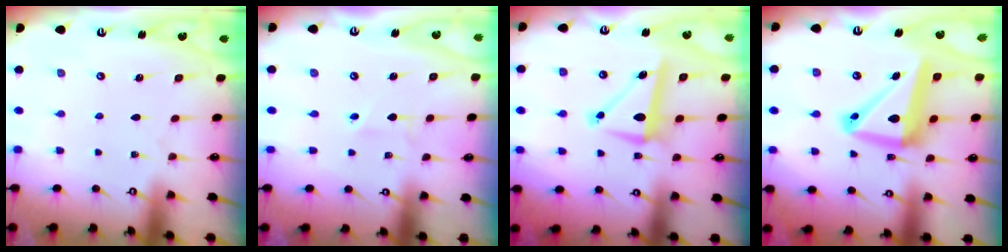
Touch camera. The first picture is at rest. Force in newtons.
{"total": 1.6, "press": 1.3, "slide": 0.9}
{"total": 9.1, "press": 8.9, "slide": 1.7}
{"total": 15.1, "press": 15.0, "slide": 1.8}